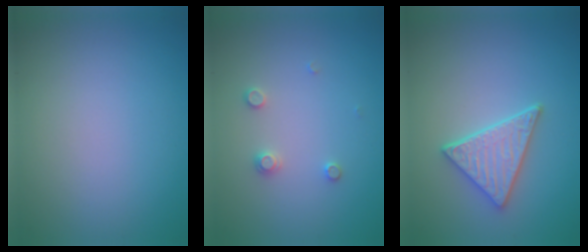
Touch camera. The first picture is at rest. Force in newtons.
{"total": 1.3, "press": 1.3, "slide": 0.2}
{"total": 3.7, "press": 3.3, "slide": 1.7}